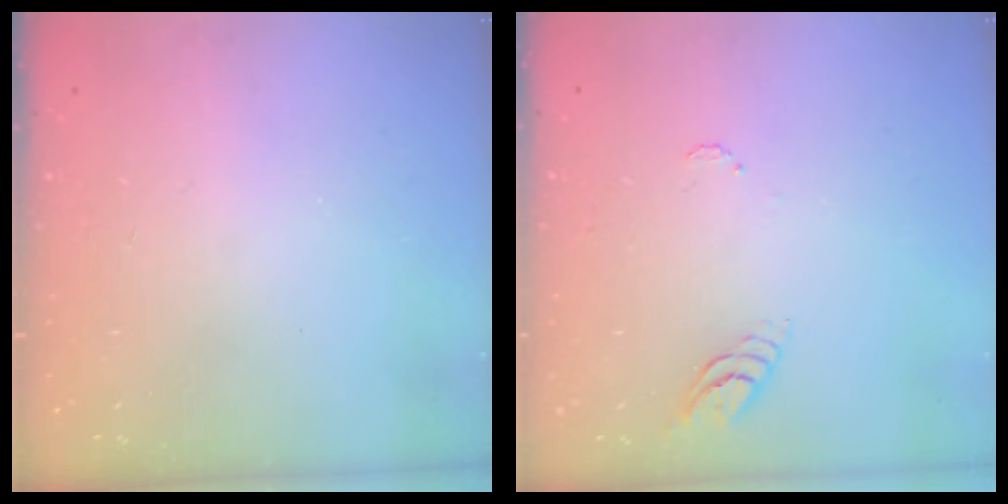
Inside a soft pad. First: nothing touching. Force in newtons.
{"total": 4.9, "press": 4.9, "slide": 0.4}